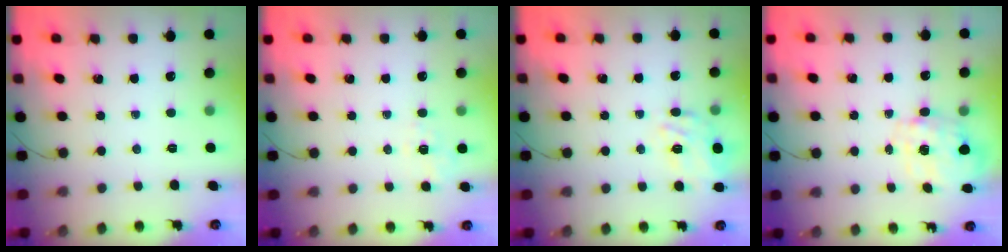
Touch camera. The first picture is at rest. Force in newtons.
{"total": 1.6, "press": 0.1, "slide": 1.6}
{"total": 9.5, "press": 9.2, "slide": 2.3}
{"total": 2.7, "press": 2.6, "slide": 0.8}